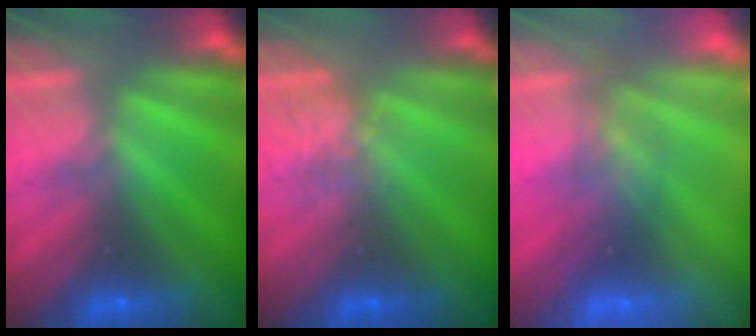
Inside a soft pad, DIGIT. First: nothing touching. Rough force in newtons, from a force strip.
{"total": 2.5}
{"total": 2.7}